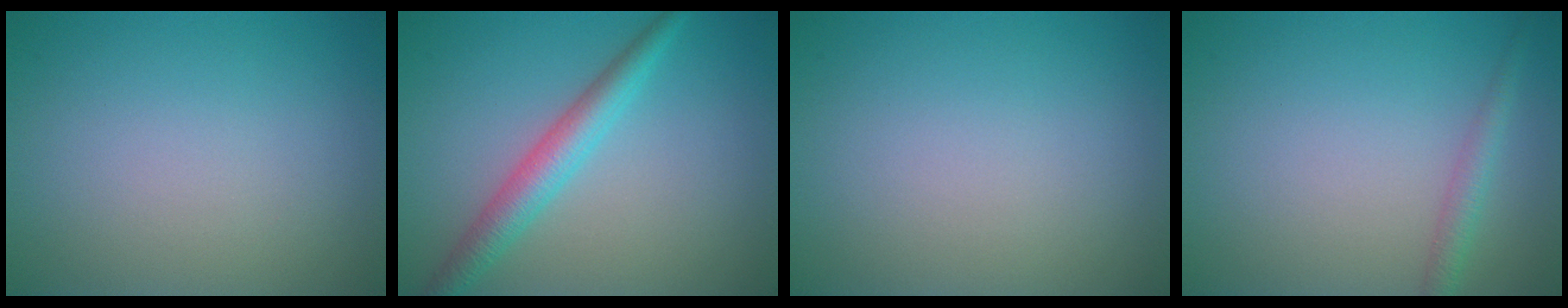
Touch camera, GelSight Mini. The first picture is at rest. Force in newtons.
{"total": 3.6, "press": 3.6, "slide": 0.1}
{"total": 0.0}
{"total": 1.8, "press": 1.8, "slide": 0.1}